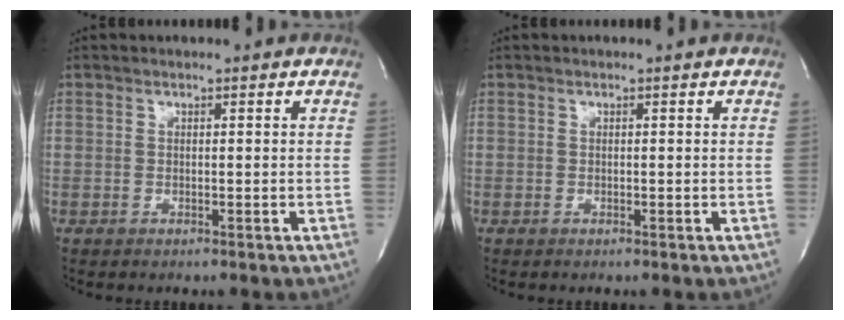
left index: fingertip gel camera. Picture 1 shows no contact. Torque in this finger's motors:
{"motor_torque": [0.14, 0.04, 0.00, 0.01]}